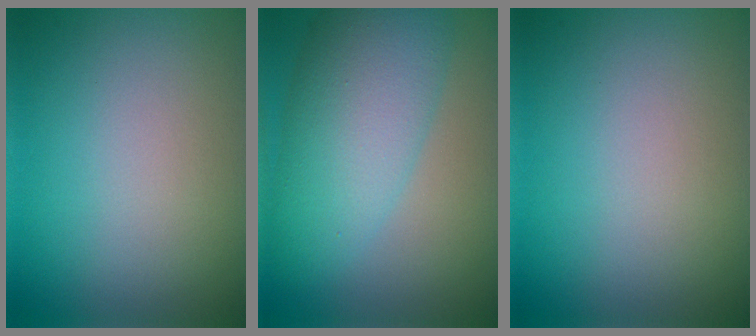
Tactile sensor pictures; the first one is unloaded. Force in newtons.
{"total": 7.6, "press": 7.6, "slide": 0.1}
{"total": 0.0}